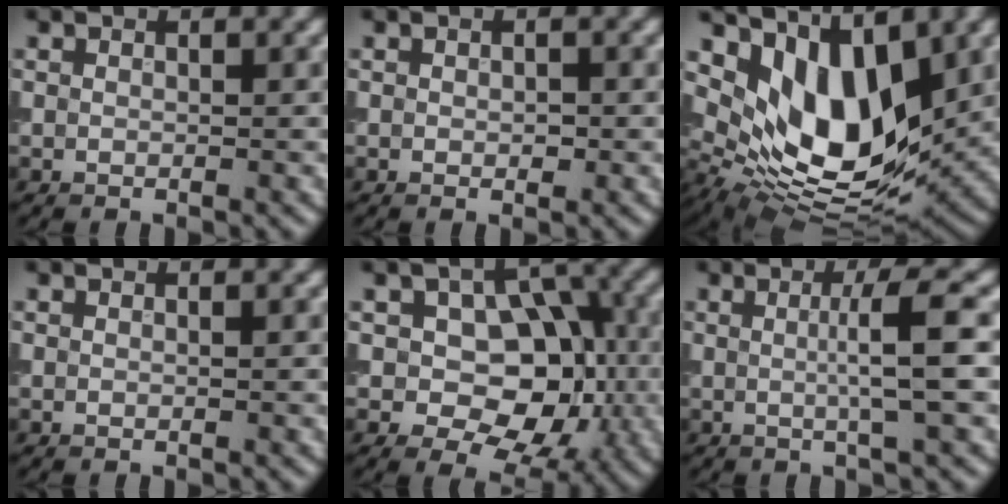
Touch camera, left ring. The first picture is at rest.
{"total": 0.8, "force": [-0.1, 0.5, 0.7], "torque": [-0.009, -0.002, 0.000]}
{"total": 9.8, "force": [3.2, 5.2, 7.7], "torque": [-0.133, -0.021, 0.060]}
{"total": 0.0}
{"total": 9.6, "force": [-0.5, 6.4, 7.1], "torque": [-0.090, 0.008, -0.015]}
{"total": 4.1, "force": [0.2, 0.6, 4.1], "torque": [-0.063, 0.002, -0.002]}